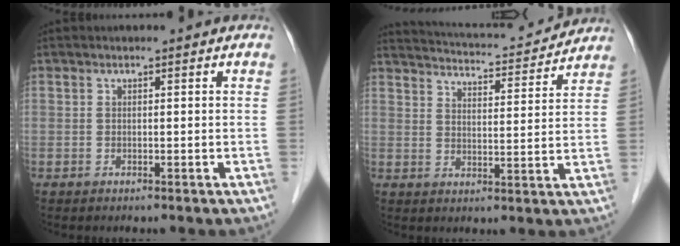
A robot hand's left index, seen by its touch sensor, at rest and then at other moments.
{"total": 15.1, "force": [14.5, 1.5, 3.9], "torque": [-0.070, 0.009, 0.198]}